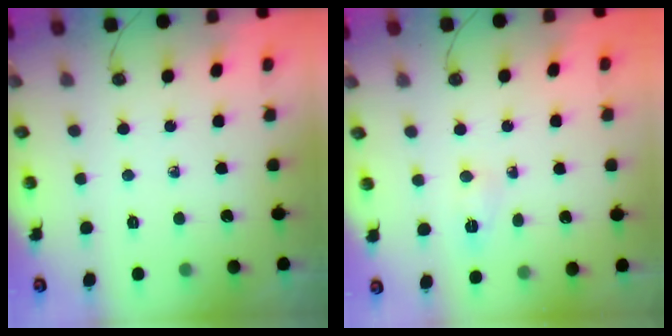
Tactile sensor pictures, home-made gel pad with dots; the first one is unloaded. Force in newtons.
{"total": 2.9, "press": 2.7, "slide": 1.2}